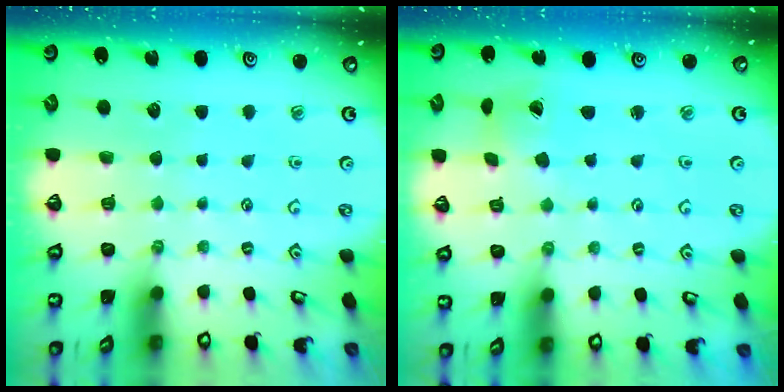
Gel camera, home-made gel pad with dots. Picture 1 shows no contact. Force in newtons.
{"total": 2.1, "press": 2.0, "slide": 0.3}